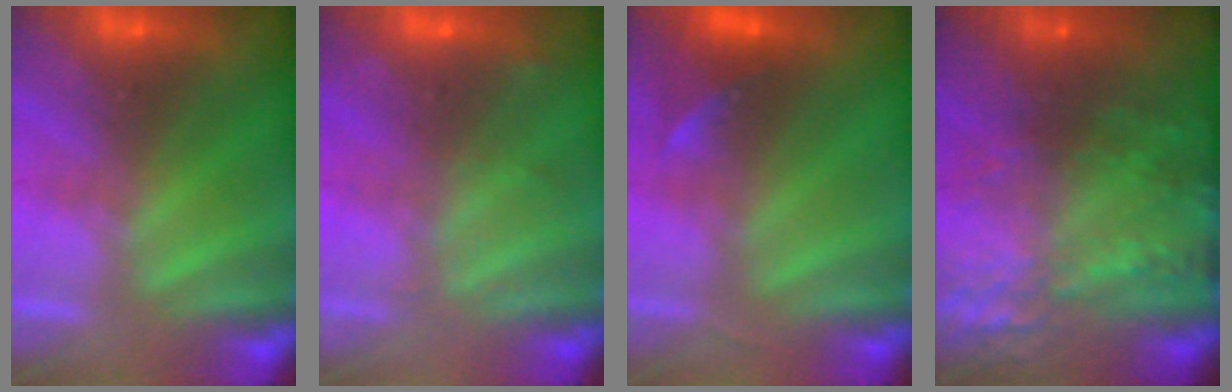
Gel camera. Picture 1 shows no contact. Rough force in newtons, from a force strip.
{"total": 2.3}
{"total": 2.3}
{"total": 7.8}